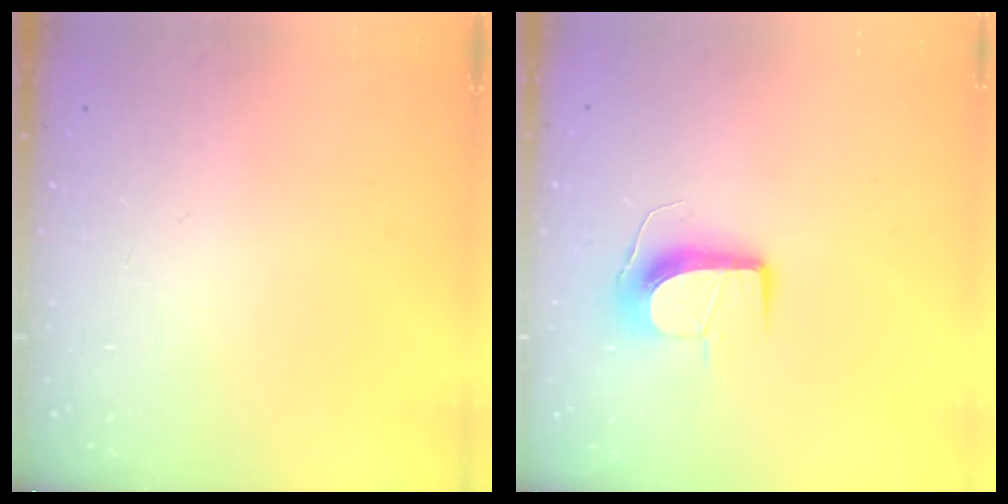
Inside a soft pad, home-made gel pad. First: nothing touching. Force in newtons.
{"total": 10.2, "press": 10.2, "slide": 0.0}